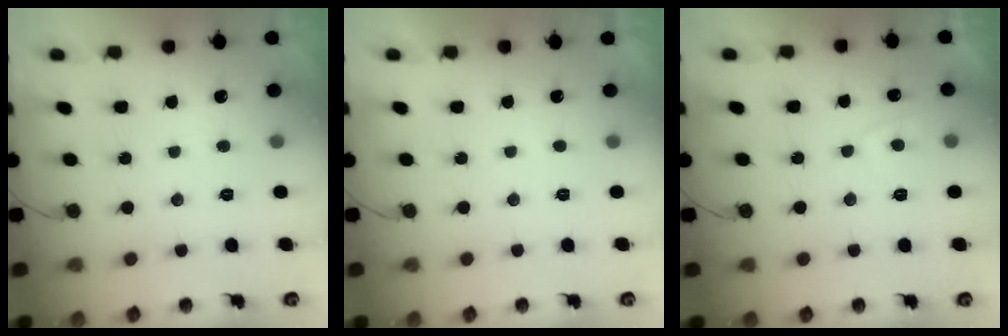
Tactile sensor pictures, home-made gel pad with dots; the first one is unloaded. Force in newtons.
{"total": 2.2, "press": 2.2, "slide": 0.3}
{"total": 3.5, "press": 3.5, "slide": 0.6}